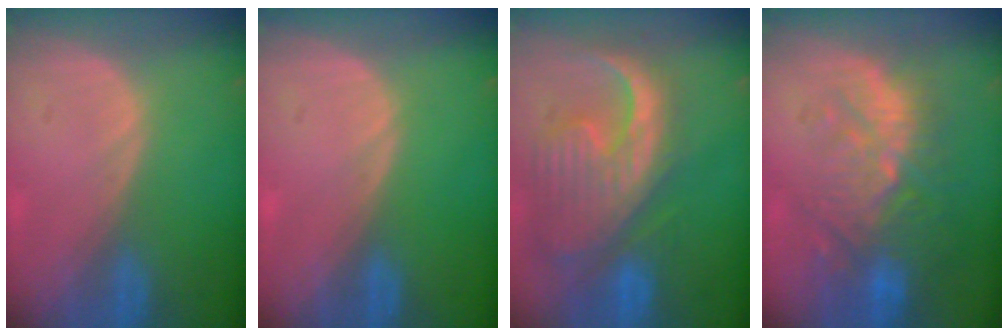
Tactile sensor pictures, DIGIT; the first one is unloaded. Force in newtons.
{"total": 0.0}
{"total": 13.0, "press": 11.2, "slide": 6.6}
{"total": 11.1, "press": 9.8, "slide": 5.3}